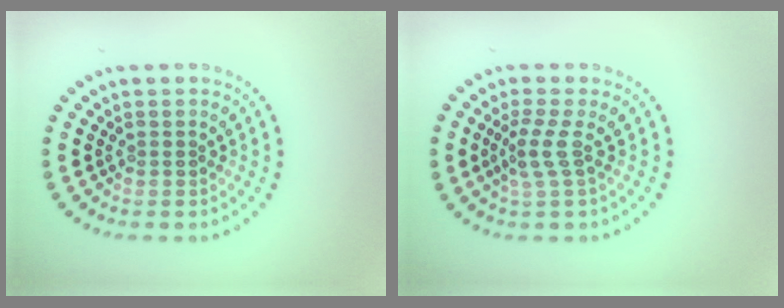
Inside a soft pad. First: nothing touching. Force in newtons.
{"total": 2.1, "press": 1.5, "slide": 1.5}